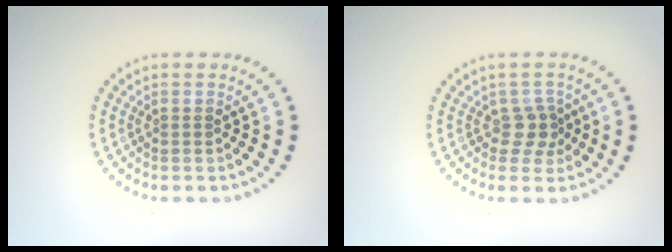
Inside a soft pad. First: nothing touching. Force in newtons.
{"total": 2.0, "press": 1.6, "slide": 1.2}